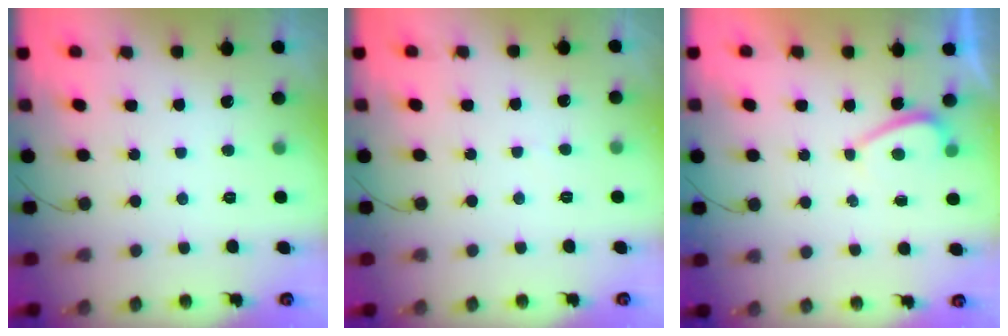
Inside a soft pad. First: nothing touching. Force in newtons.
{"total": 2.8, "press": 2.8, "slide": 0.3}
{"total": 1.0, "press": 0.9, "slide": 0.5}